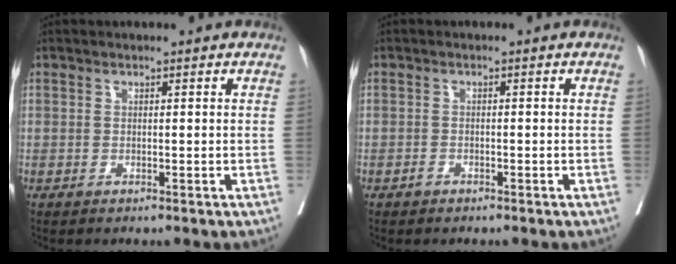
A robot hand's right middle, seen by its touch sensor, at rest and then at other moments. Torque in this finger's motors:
{"motor_torque": [0.52, -0.94, 0.08, 0.00]}